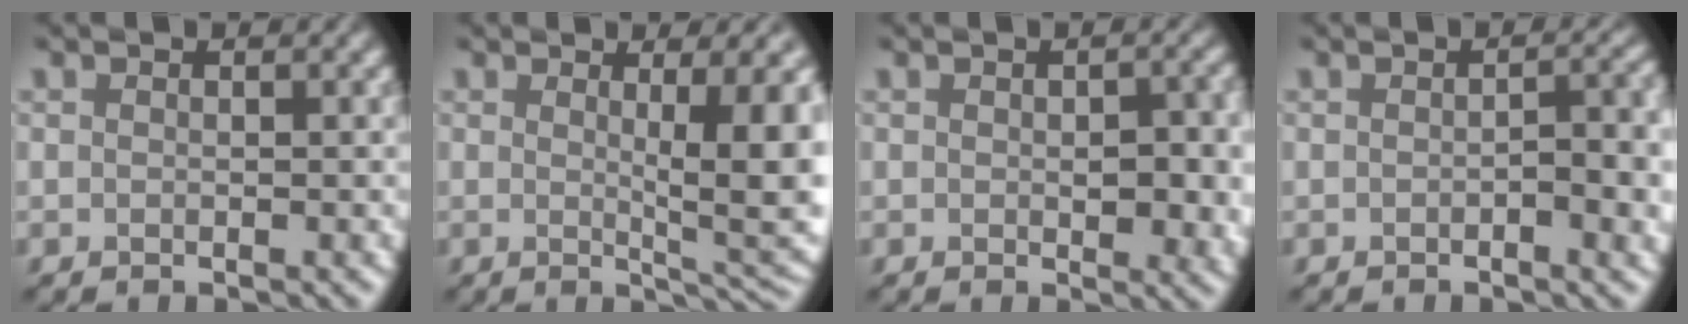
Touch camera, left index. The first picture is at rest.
{"total": 7.2, "force": [1.0, 1.8, 6.9], "torque": [-0.080, -0.012, 0.018]}
{"total": 4.1, "force": [-0.1, 2.0, 3.5], "torque": [-0.043, -0.006, 0.002]}
{"total": 3.9, "force": [-0.7, 1.3, 3.6], "torque": [-0.053, -0.002, -0.010]}